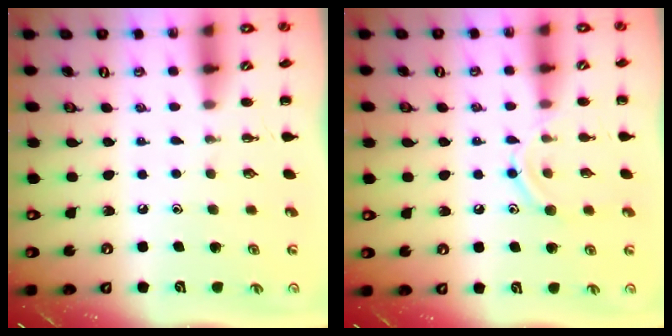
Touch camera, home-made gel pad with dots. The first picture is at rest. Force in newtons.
{"total": 10.2, "press": 10.1, "slide": 1.7}